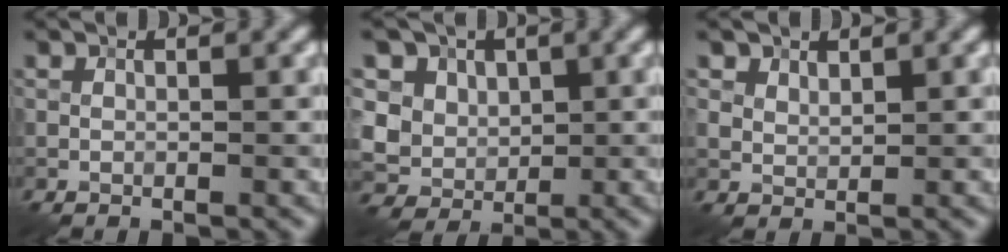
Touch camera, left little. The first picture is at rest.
{"total": 6.8, "force": [2.0, 5.8, 3.0], "torque": [-0.050, 0.016, 0.020]}
{"total": 1.8, "force": [1.3, 1.1, 0.6], "torque": [-0.015, -0.003, 0.031]}